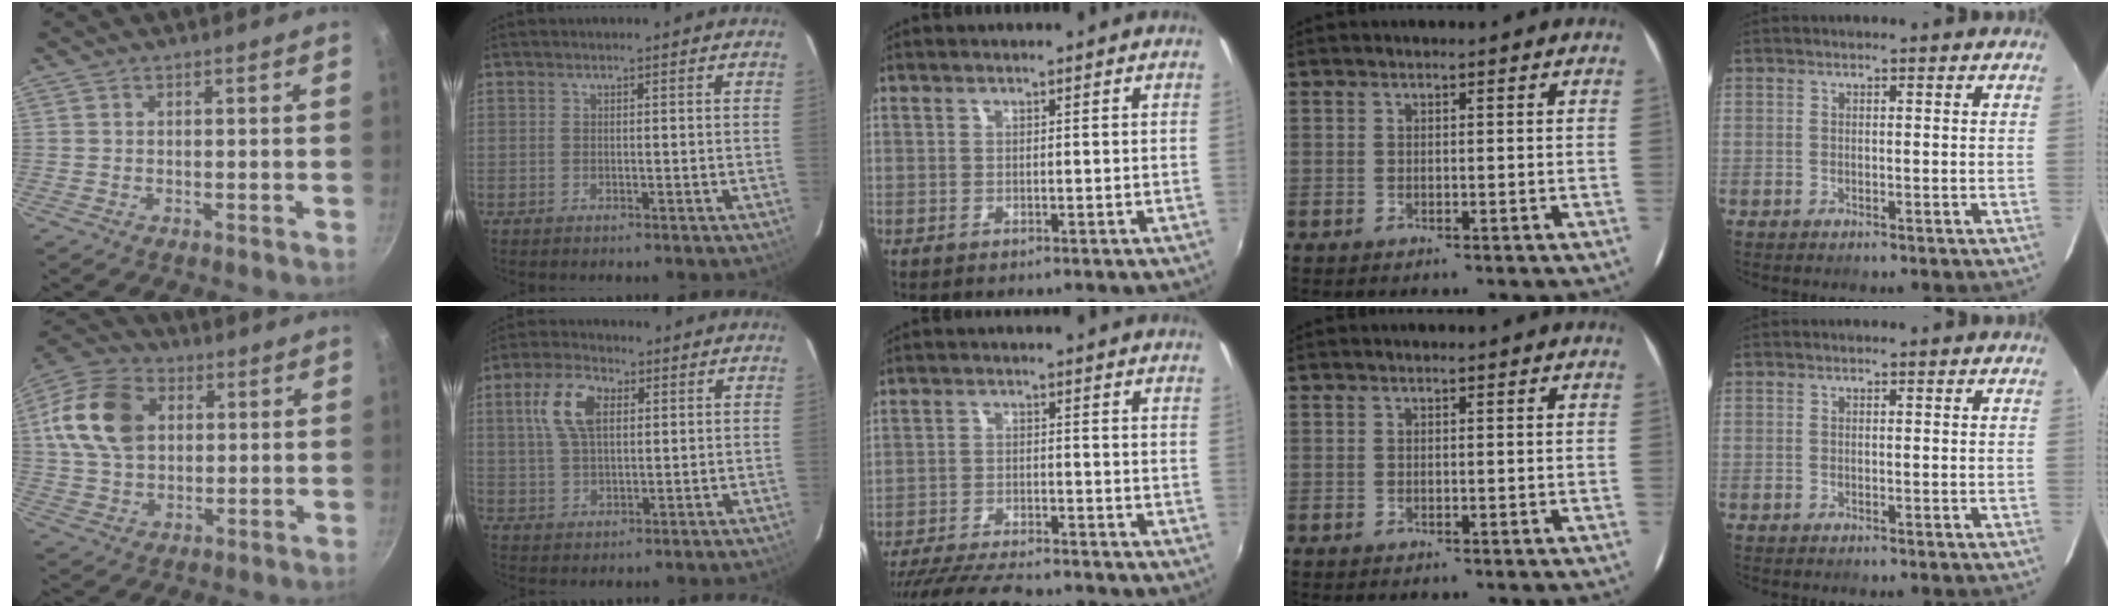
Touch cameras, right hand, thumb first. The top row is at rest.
{"thumb": {"total": 15.7, "force": [3.4, 11.2, 10.5], "torque": [-0.178, 0.012, 0.051]}, "index": {"total": 9.0, "force": [2.9, 4.8, 7.0], "torque": [-0.142, 0.020, 0.056]}, "middle": {"total": 14.2, "force": [-12.5, 2.7, 6.2], "torque": [-0.137, -0.021, -0.202]}}